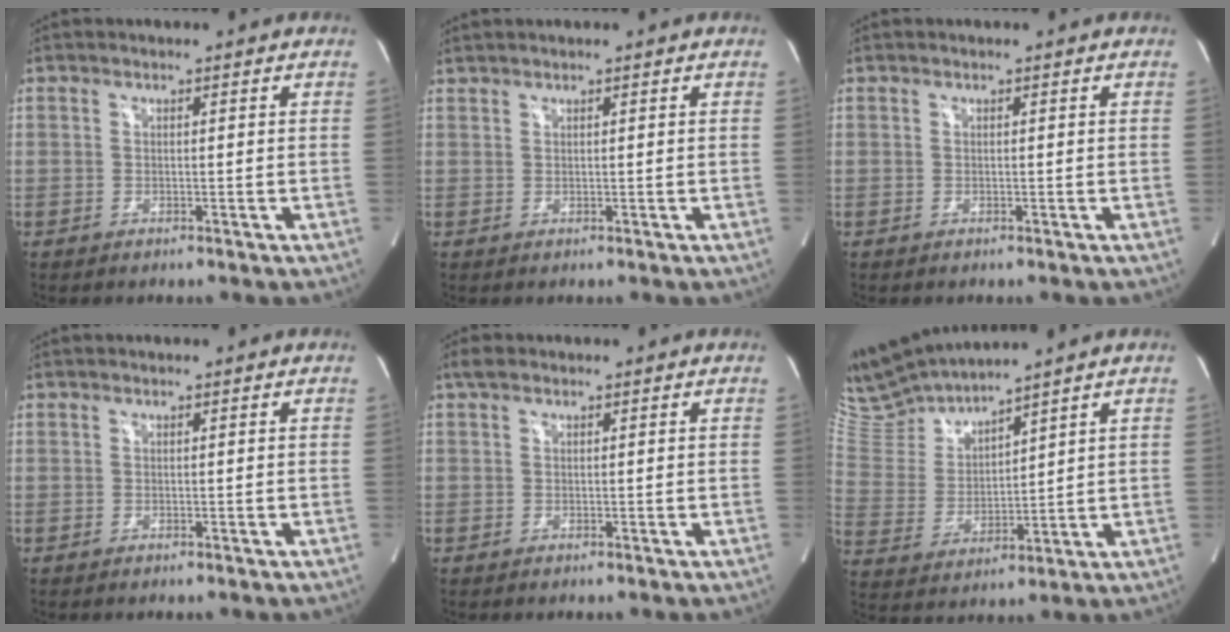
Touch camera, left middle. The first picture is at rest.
{"total": 1.2, "force": [1.2, 0.0, 0.3], "torque": [-0.010, 0.016, 0.030]}
{"total": 0.0}
{"total": 0.0}
{"total": 1.3, "force": [0.9, 0.6, 0.7], "torque": [-0.020, 0.015, 0.017]}
{"total": 9.8, "force": [9.7, -0.6, 1.8], "torque": [-0.063, 0.003, 0.212]}